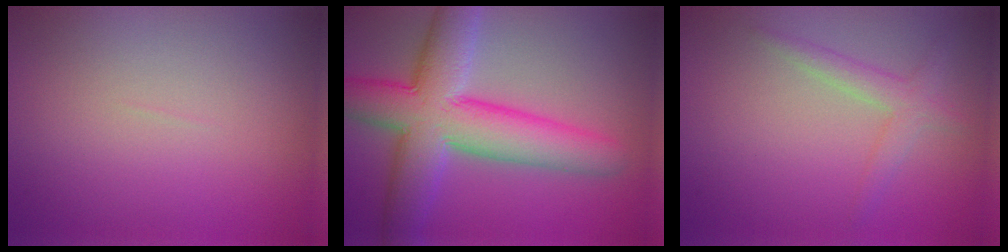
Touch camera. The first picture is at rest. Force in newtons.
{"total": 10.1, "press": 10.1, "slide": 0.3}
{"total": 2.1, "press": 2.1, "slide": 0.1}